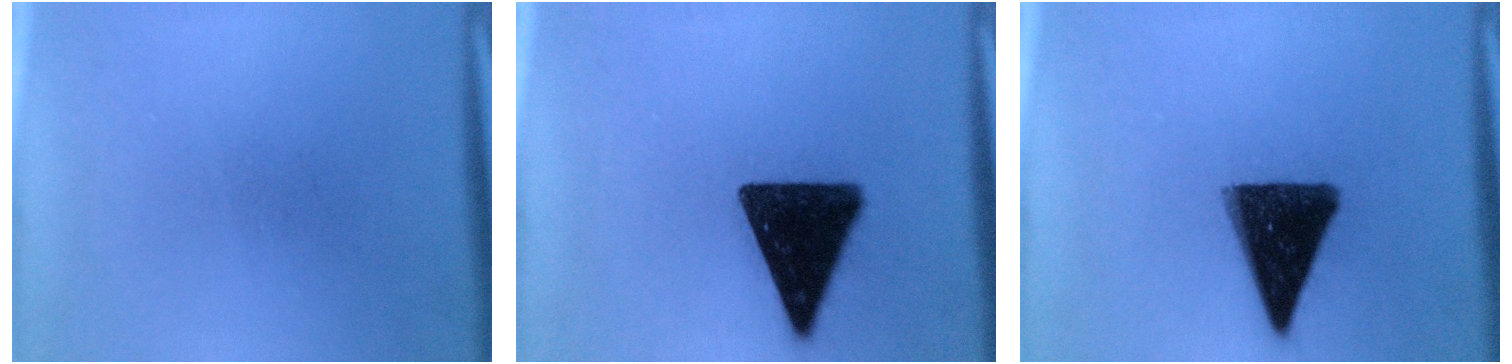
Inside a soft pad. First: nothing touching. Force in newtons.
{"total": 16.0}
{"total": 14.2}